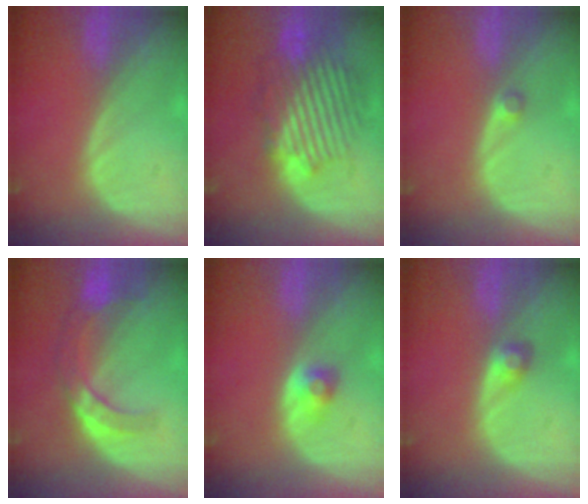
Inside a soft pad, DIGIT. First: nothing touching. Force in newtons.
{"total": 10.0, "press": 9.6, "slide": 2.7}
{"total": 1.3, "press": 1.1, "slide": 0.6}
{"total": 7.3, "press": 6.5, "slide": 3.3}
{"total": 2.5, "press": 2.3, "slide": 1.1}
{"total": 2.1, "press": 2.1, "slide": 0.2}